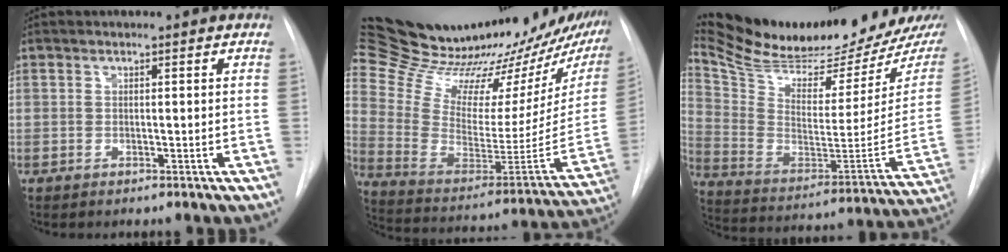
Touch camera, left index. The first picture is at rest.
{"total": 33.9, "force": [28.2, 8.2, 17.0], "torque": [-0.277, -0.066, 0.405]}
{"total": 27.6, "force": [23.7, 4.2, 13.6], "torque": [-0.228, -0.060, 0.358]}